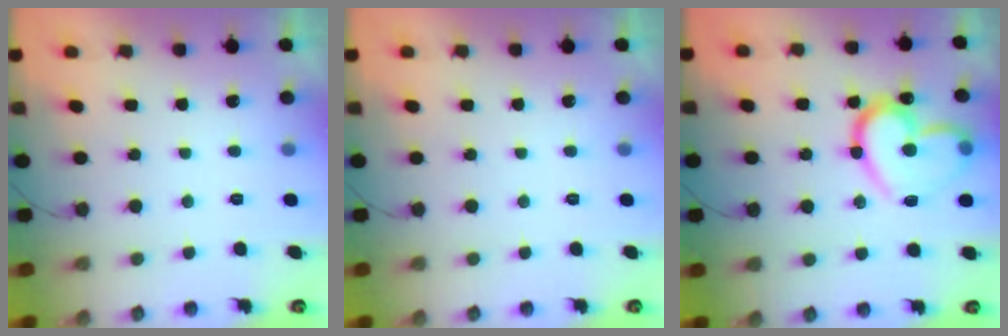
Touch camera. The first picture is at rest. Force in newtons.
{"total": 0.0}
{"total": 19.0, "press": 19.0, "slide": 1.8}